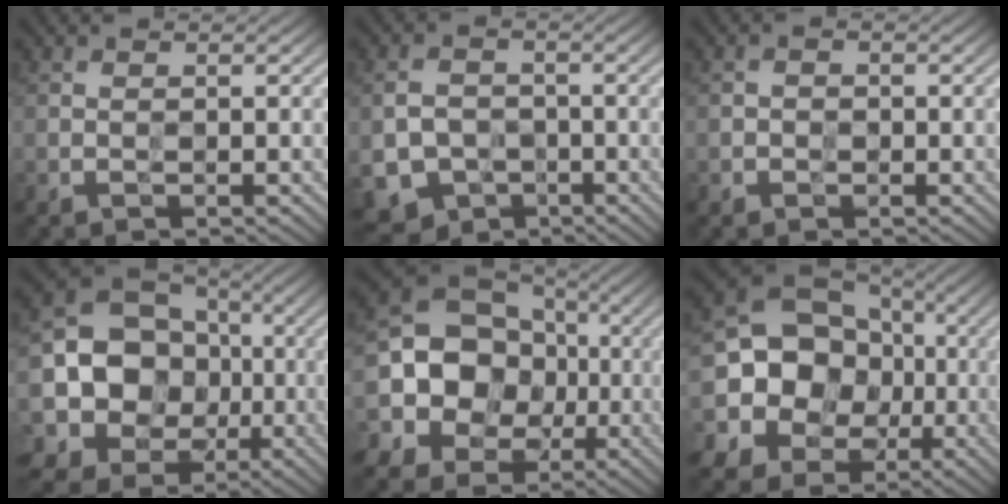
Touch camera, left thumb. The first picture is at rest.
{"total": 7.5, "force": [-2.8, 6.1, 3.4], "torque": [-0.079, -0.024, -0.060]}
{"total": 1.0, "force": [-0.3, 0.9, 0.2], "torque": [0.001, -0.002, -0.008]}
{"total": 15.1, "force": [-1.1, 13.3, 7.0], "torque": [-0.160, -0.020, -0.026]}
{"total": 15.8, "force": [-1.5, 13.6, 7.9], "torque": [-0.177, -0.018, -0.036]}
{"total": 16.7, "force": [-1.6, 14.7, 7.7], "torque": [-0.193, -0.012, -0.036]}